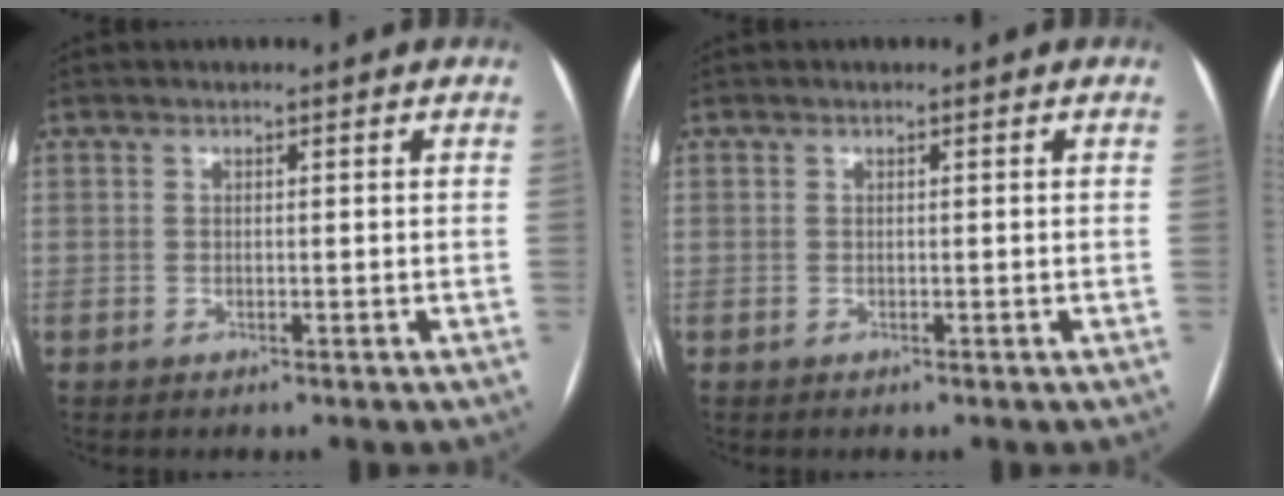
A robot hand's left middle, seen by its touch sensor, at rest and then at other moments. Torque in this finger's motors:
{"motor_torque": [-0.01, -0.01, 0.00, 0.00]}